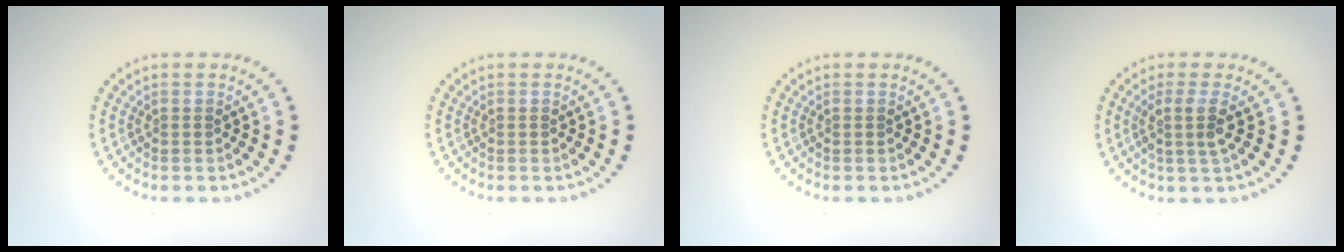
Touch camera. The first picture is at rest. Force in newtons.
{"total": 0.0}
{"total": 0.0}
{"total": 2.3, "press": 1.7, "slide": 1.5}